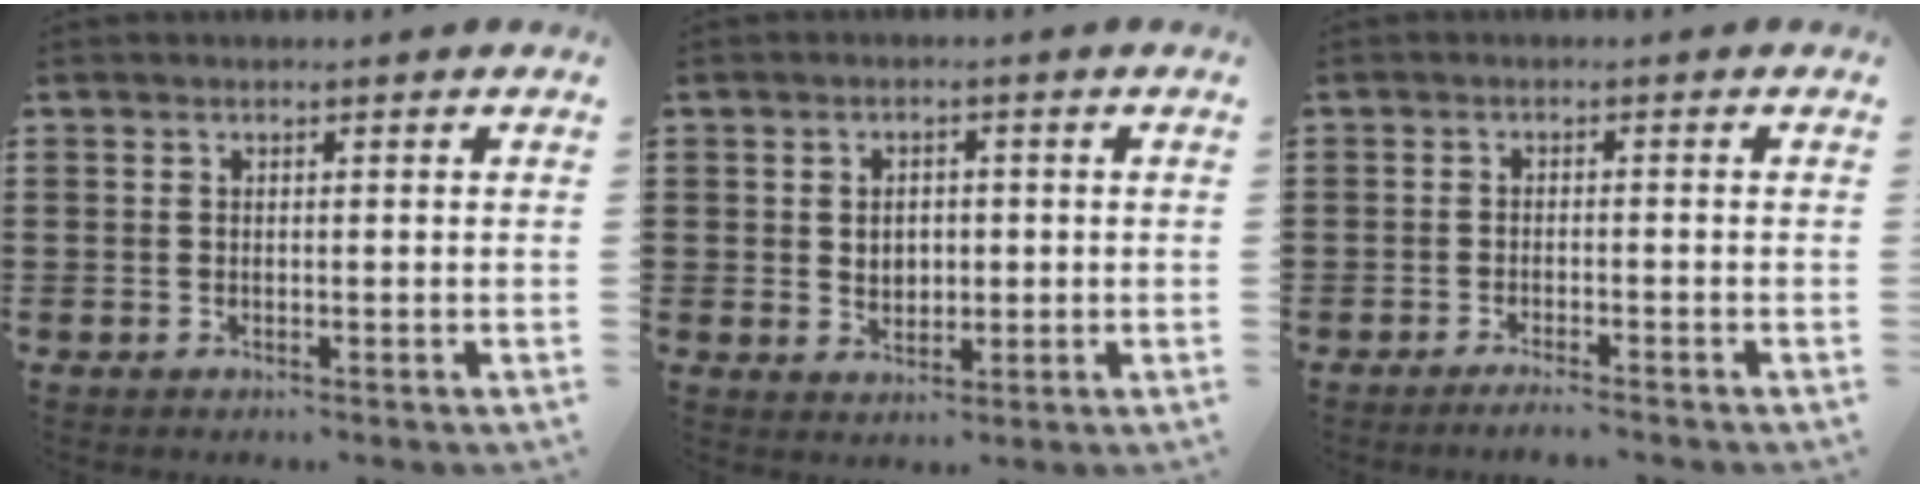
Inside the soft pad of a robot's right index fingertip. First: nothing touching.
{"total": 2.8, "force": [0.1, 2.2, 1.7], "torque": [-0.039, 0.009, -0.001]}
{"total": 1.7, "force": [-1.5, -0.1, 0.7], "torque": [-0.012, -0.001, -0.028]}